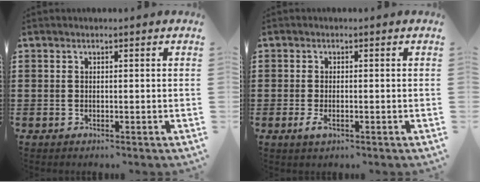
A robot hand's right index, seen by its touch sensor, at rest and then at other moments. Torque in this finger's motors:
{"motor_torque": [0.65, 0.25, 0.34, 0.05]}